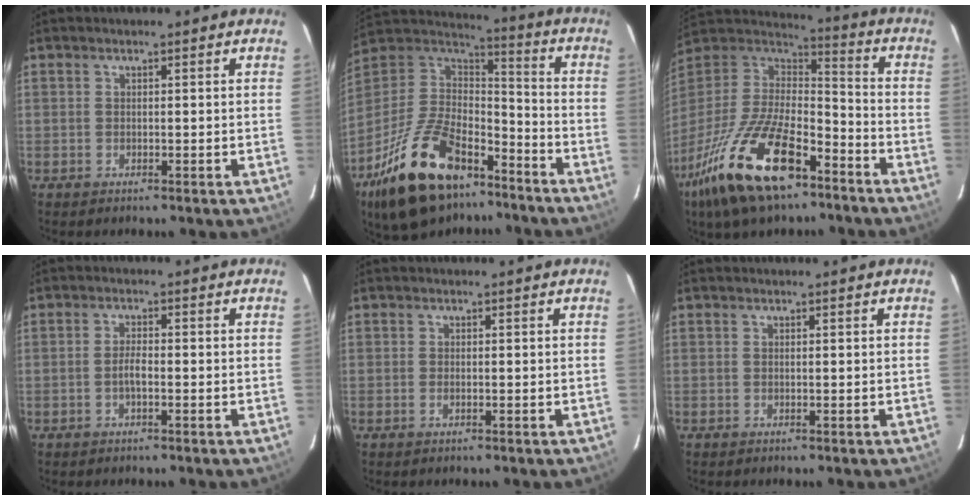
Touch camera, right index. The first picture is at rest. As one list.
[{"total": 28.1, "force": [-18.1, 13.6, 16.7], "torque": [-0.343, -0.005, -0.290]}, {"total": 26.1, "force": [-15.7, 10.9, 17.8], "torque": [-0.364, -0.034, -0.272]}, {"total": 2.0, "force": [-0.8, 0.5, 1.8], "torque": [-0.036, 0.001, -0.015]}, {"total": 0.8, "force": [-0.3, 0.4, 0.6], "torque": [-0.013, 0.000, -0.006]}, {"total": 0.0}]